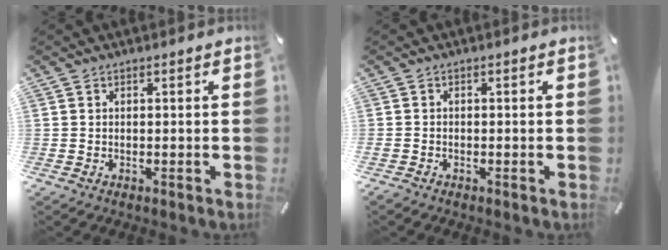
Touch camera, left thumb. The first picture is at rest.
{"total": 0.9, "force": [-0.7, 0.6, 0.2], "torque": [-0.002, 0.003, -0.015]}